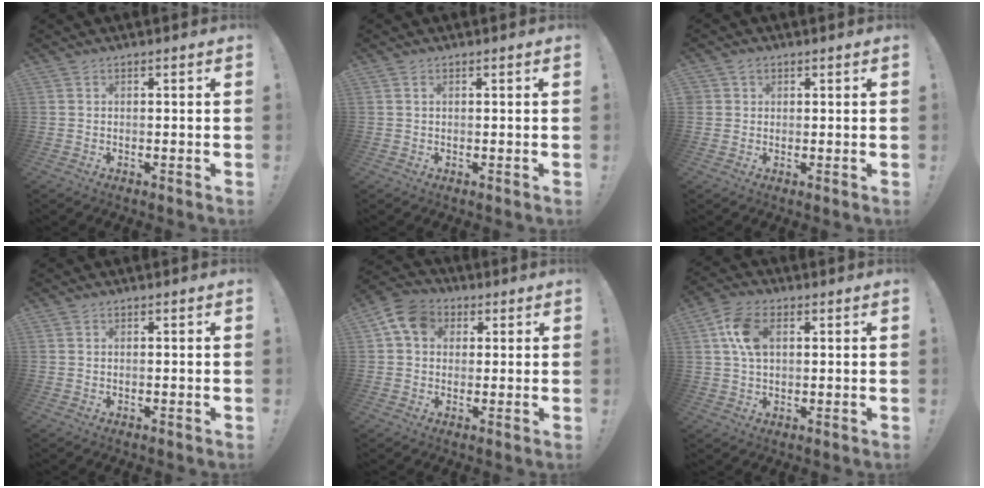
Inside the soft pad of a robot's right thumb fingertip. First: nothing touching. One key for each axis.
{"total": 0.5, "fx": 0.2, "fy": 0.3, "fz": 0.4, "tx": -0.015, "ty": 0.005, "tz": 0.004}
{"total": 2.2, "fx": 1.1, "fy": 1.9, "fz": 0.4, "tx": -0.005, "ty": -0.001, "tz": 0.020}
{"total": 0.0}
{"total": 9.7, "fx": 3.2, "fy": 7.7, "fz": 5.0, "tx": -0.073, "ty": -0.002, "tz": 0.065}
{"total": 10.1, "fx": 2.6, "fy": 6.5, "fz": 7.3, "tx": -0.151, "ty": 0.009, "tz": 0.049}